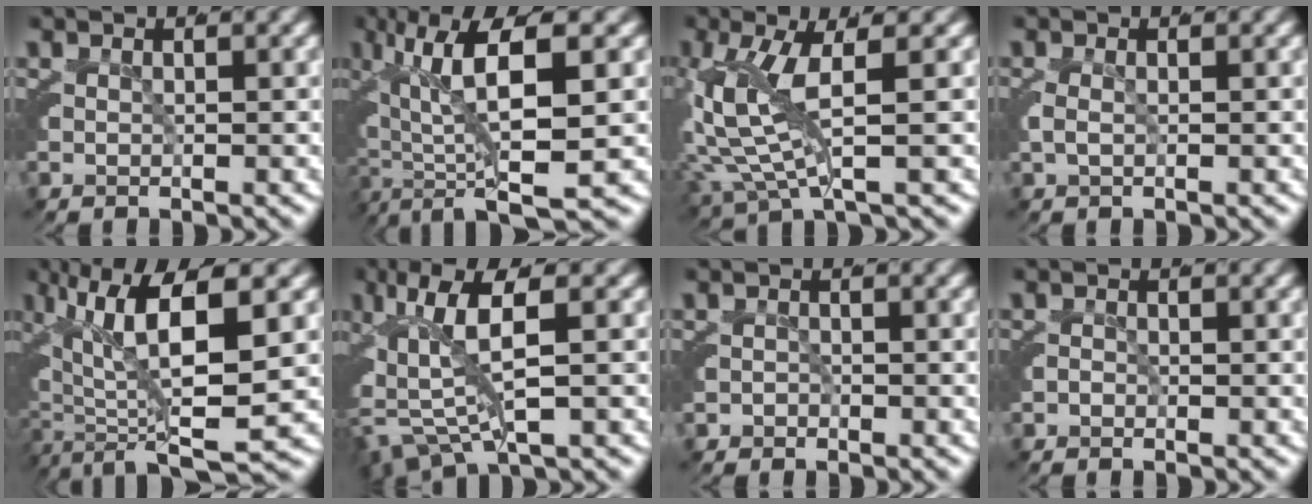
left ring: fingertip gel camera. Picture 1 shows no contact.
{"total": 8.1, "force": [-0.4, 2.5, 7.7], "torque": [-0.129, -0.003, -0.002]}
{"total": 5.4, "force": [0.3, 2.4, 4.8], "torque": [-0.116, -0.001, 0.010]}
{"total": 1.1, "force": [-0.4, 0.8, 0.7], "torque": [-0.024, -0.003, -0.006]}
{"total": 9.4, "force": [-1.4, 3.3, 8.6], "torque": [-0.148, -0.016, -0.007]}
{"total": 7.8, "force": [-0.6, 4.4, 6.5], "torque": [-0.136, -0.010, -0.001]}
{"total": 1.7, "force": [-0.6, 1.6, -0.2], "torque": [-0.006, 0.000, -0.015]}
{"total": 1.3, "force": [-0.7, 1.1, 0.1], "torque": [-0.004, 0.004, -0.019]}